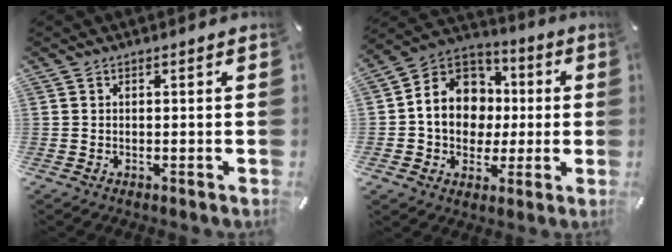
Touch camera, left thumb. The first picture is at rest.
{"total": 13.2, "force": [-0.6, 11.8, 5.8], "torque": [-0.121, 0.009, -0.005]}